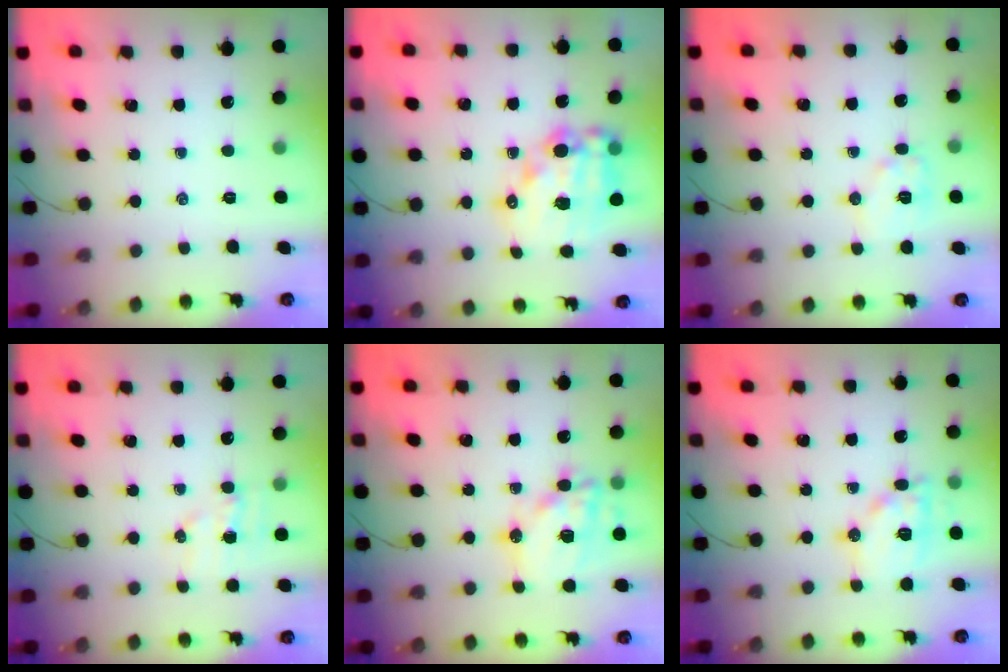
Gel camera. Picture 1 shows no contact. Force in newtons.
{"total": 16.4, "press": 16.1, "slide": 3.3}
{"total": 9.0, "press": 9.0, "slide": 0.2}
{"total": 5.8, "press": 5.7, "slide": 1.2}
{"total": 16.9, "press": 16.5, "slide": 3.6}
{"total": 12.4, "press": 12.3, "slide": 1.3}